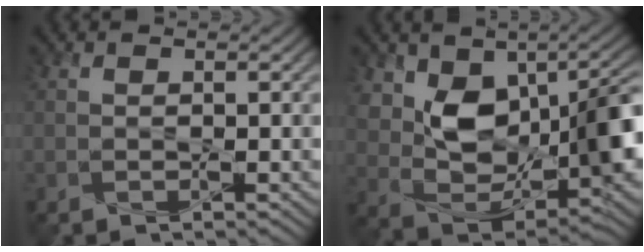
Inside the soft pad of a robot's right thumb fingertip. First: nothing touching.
{"total": 12.9, "force": [2.1, 8.5, 9.5], "torque": [-0.144, -0.022, 0.048]}